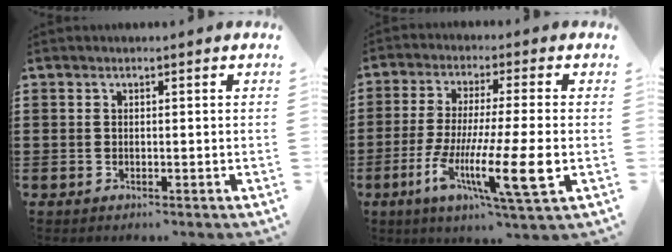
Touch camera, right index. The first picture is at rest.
{"total": 13.5, "force": [-4.3, 1.5, 12.7], "torque": [-0.251, -0.016, -0.083]}